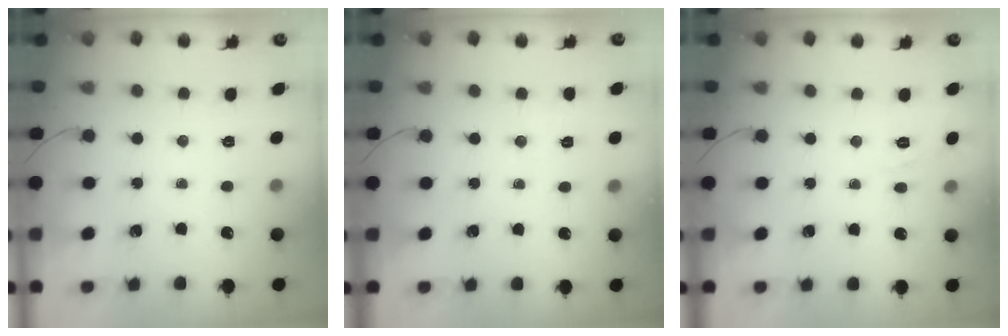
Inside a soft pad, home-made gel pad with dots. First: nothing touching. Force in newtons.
{"total": 1.3, "press": 0.5, "slide": 1.3}
{"total": 1.9, "press": 0.5, "slide": 1.8}